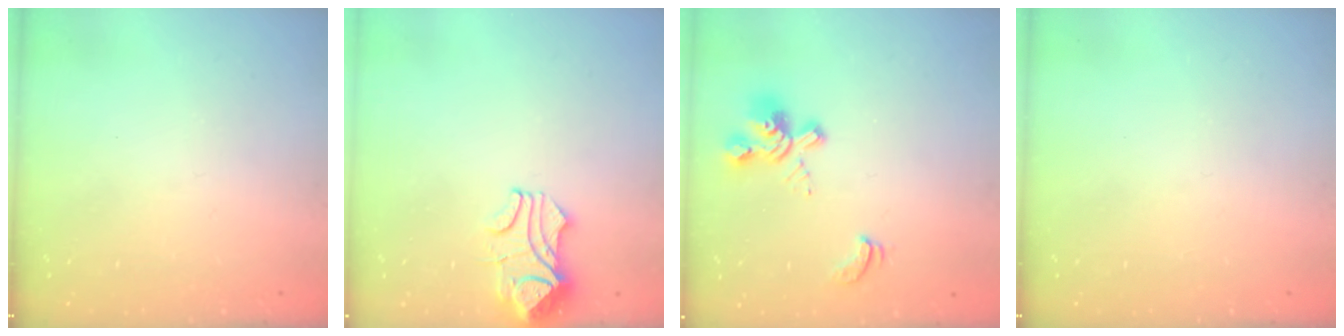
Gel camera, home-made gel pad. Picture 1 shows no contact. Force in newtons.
{"total": 3.5, "press": 3.4, "slide": 1.0}
{"total": 2.4, "press": 1.9, "slide": 1.5}
{"total": 0.0}